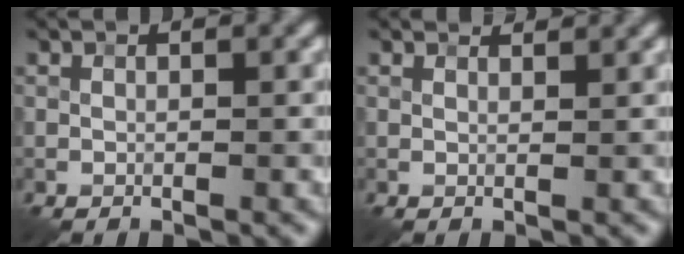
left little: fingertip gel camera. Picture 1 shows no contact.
{"total": 2.5, "force": [2.3, 0.4, 0.8], "torque": [-0.021, 0.000, 0.026]}